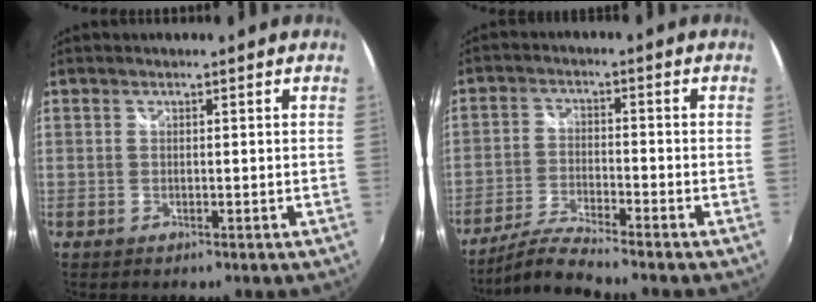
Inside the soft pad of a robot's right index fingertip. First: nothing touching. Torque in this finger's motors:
{"motor_torque": [0.16, -0.55, -0.09, -0.02]}